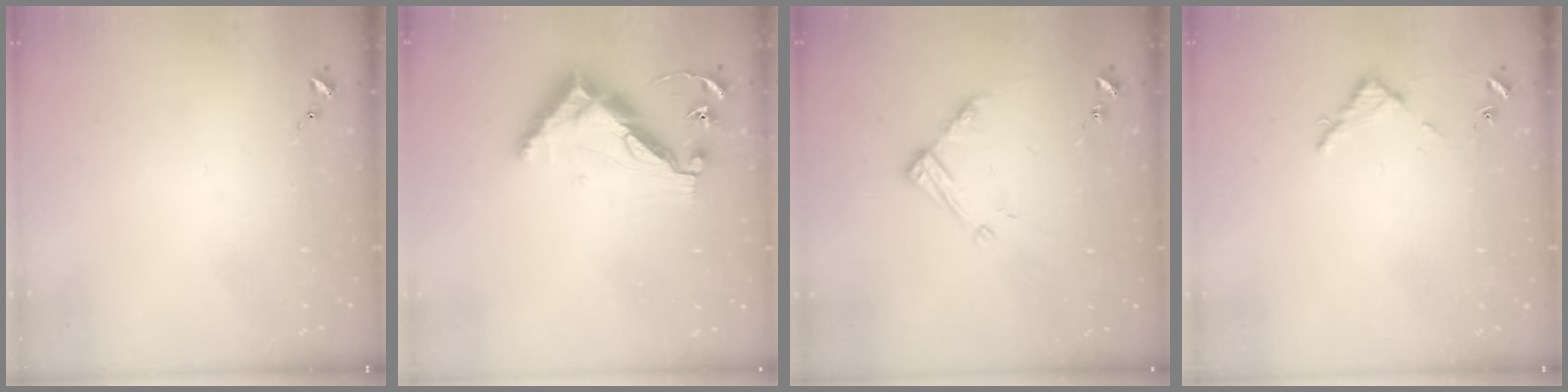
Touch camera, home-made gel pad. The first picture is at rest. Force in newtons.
{"total": 13.0, "press": 13.0, "slide": 0.6}
{"total": 11.0, "press": 11.0, "slide": 0.8}
{"total": 2.8, "press": 2.8, "slide": 0.3}